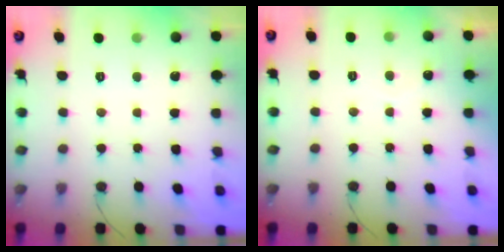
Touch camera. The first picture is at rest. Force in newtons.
{"total": 2.2, "press": 2.2, "slide": 0.1}